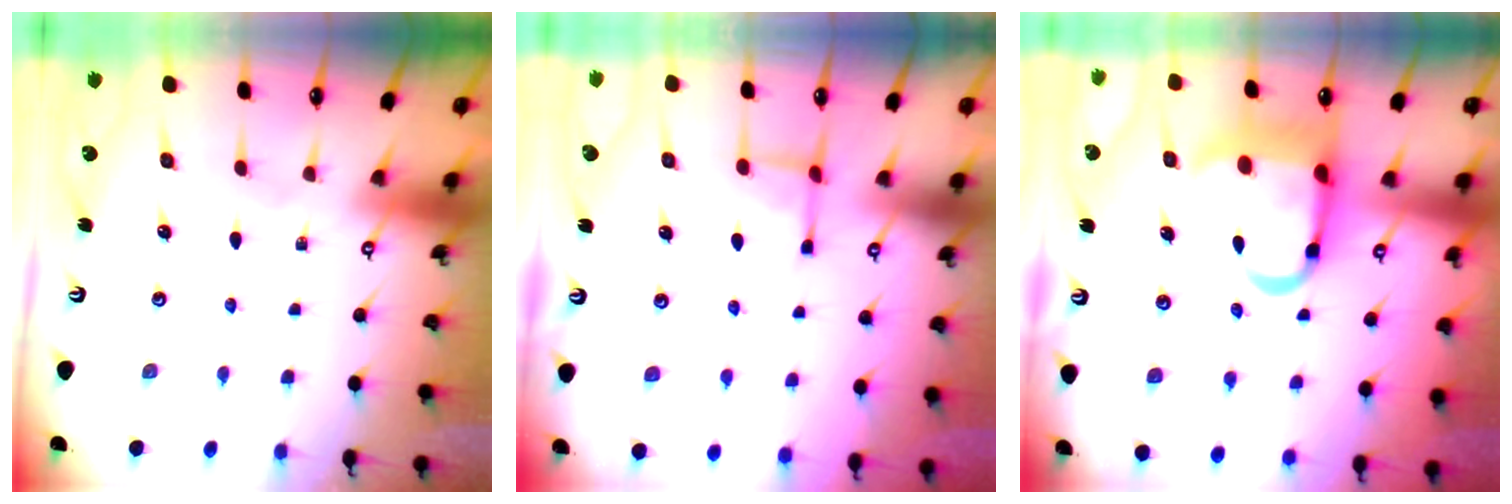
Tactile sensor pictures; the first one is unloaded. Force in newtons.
{"total": 5.4, "press": 5.4, "slide": 0.6}
{"total": 14.4, "press": 14.3, "slide": 1.7}